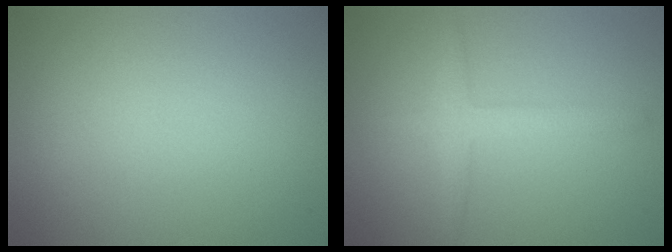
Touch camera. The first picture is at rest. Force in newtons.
{"total": 2.3, "press": 2.3, "slide": 0.1}